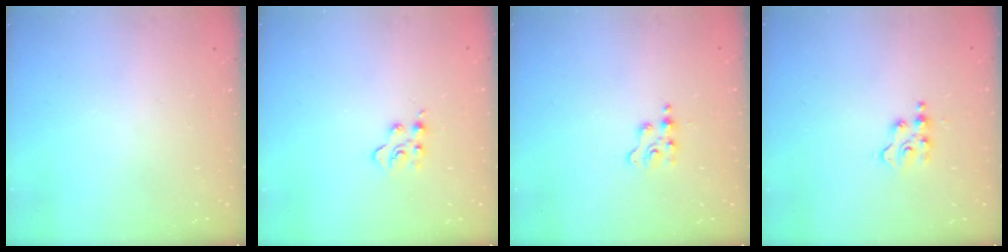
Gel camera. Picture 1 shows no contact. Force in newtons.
{"total": 3.0, "press": 2.9, "slide": 0.3}
{"total": 2.2, "press": 2.2, "slide": 0.4}
{"total": 4.0, "press": 4.0, "slide": 0.4}